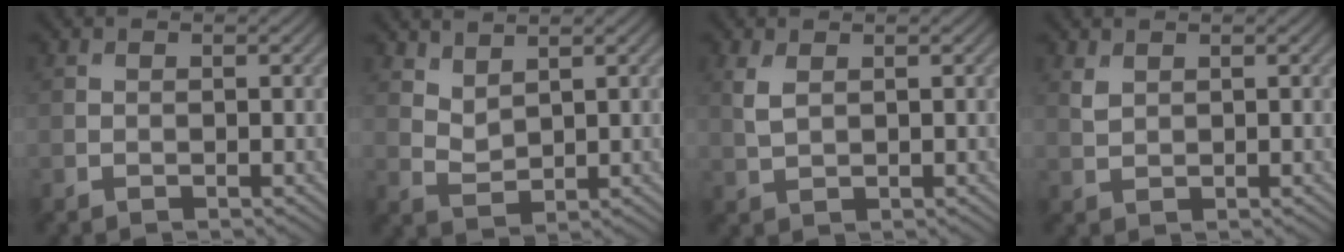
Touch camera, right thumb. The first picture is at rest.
{"total": 3.4, "force": [2.6, 1.4, 1.7], "torque": [-0.042, -0.010, 0.060]}
{"total": 2.5, "force": [1.1, 1.2, 1.9], "torque": [-0.055, 0.000, 0.026]}
{"total": 1.5, "force": [1.0, 0.7, 0.8], "torque": [-0.025, -0.002, 0.025]}